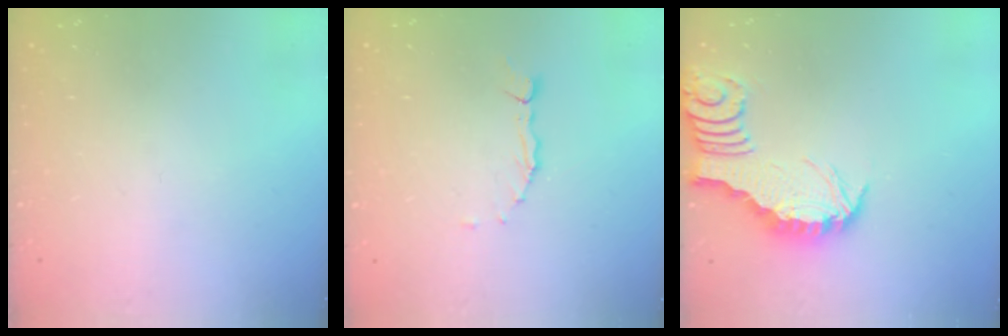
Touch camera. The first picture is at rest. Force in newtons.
{"total": 1.5, "press": 1.5, "slide": 0.2}
{"total": 2.6, "press": 2.6, "slide": 0.2}